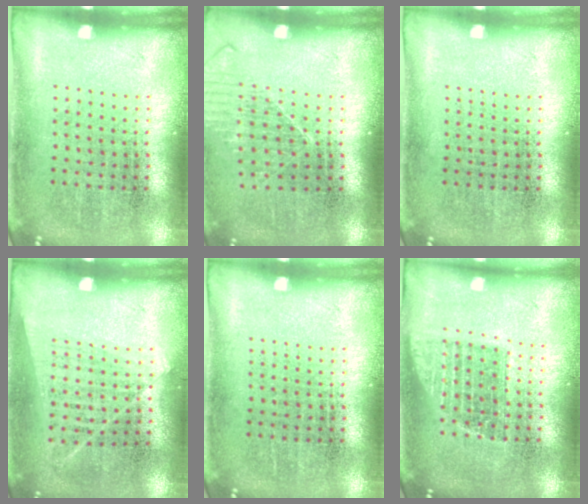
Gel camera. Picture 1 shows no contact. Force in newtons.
{"total": 1.2, "press": 1.2, "slide": 0.4}
{"total": 0.0}
{"total": 1.1, "press": 1.0, "slide": 0.6}
{"total": 0.0}
{"total": 1.4, "press": 1.2, "slide": 0.7}